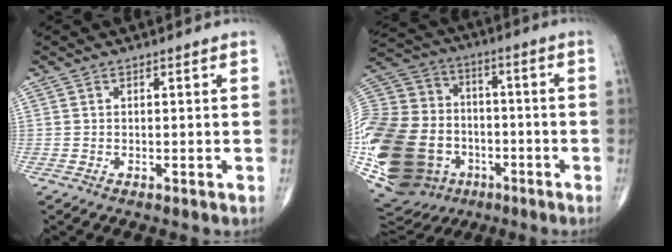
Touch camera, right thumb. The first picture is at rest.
{"total": 37.6, "force": [-11.6, 28.2, 22.0], "torque": [-0.581, 0.055, -0.204]}